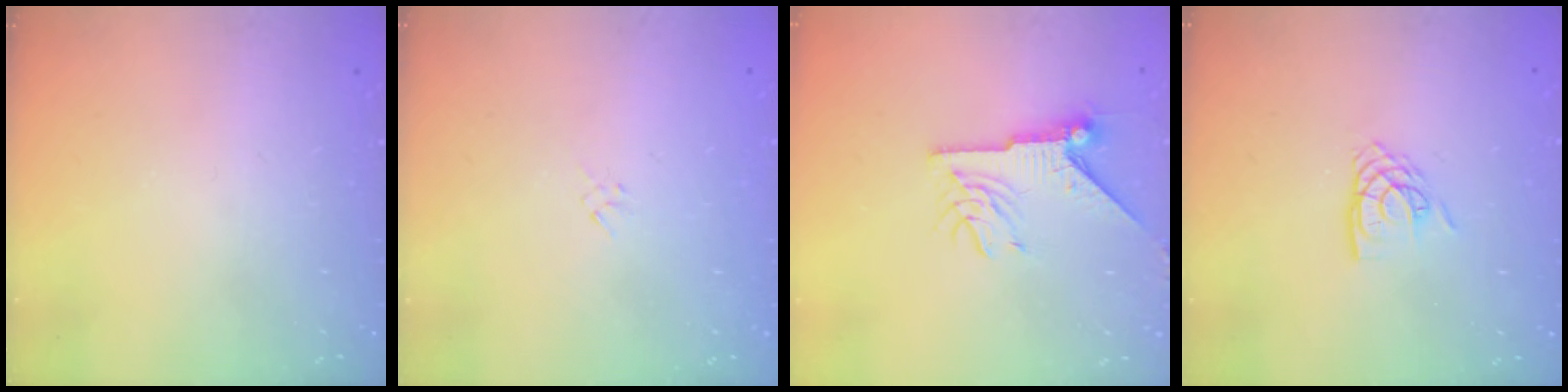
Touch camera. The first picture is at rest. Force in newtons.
{"total": 1.3, "press": 1.3, "slide": 0.4}
{"total": 8.8, "press": 8.8, "slide": 0.1}
{"total": 7.4, "press": 7.3, "slide": 0.5}